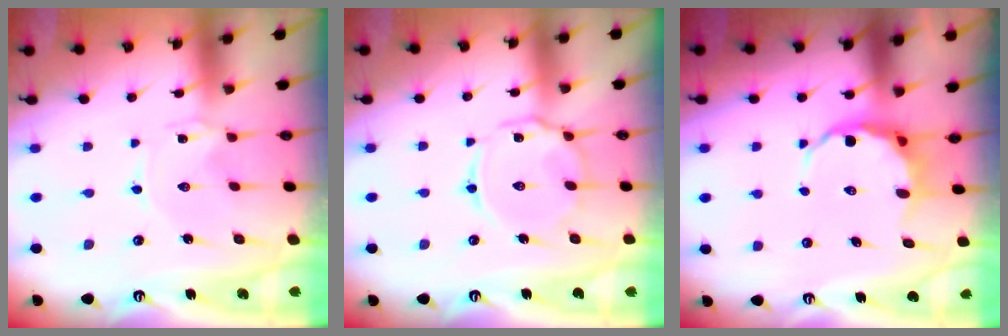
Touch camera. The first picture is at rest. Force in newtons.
{"total": 10.0, "press": 10.0, "slide": 0.8}
{"total": 7.1, "press": 6.8, "slide": 1.8}